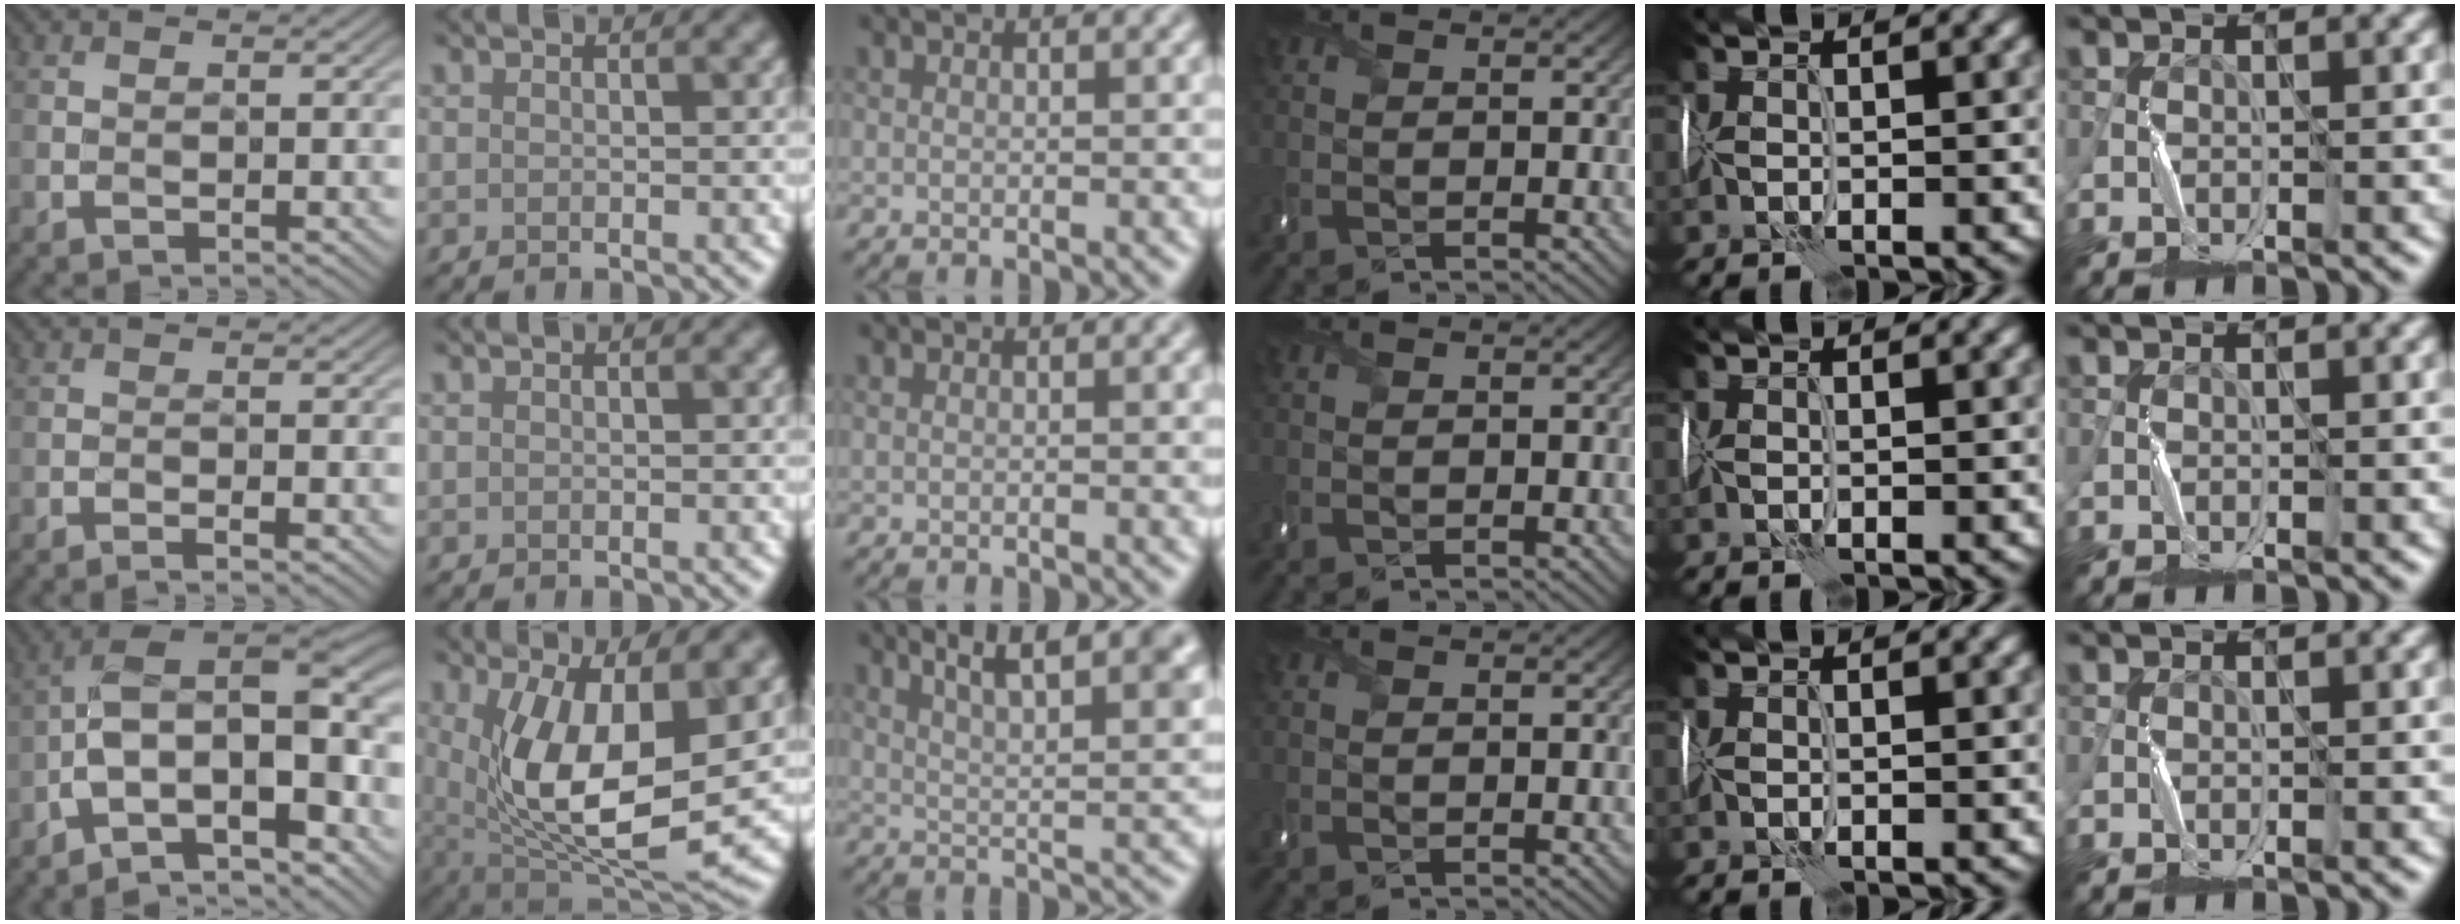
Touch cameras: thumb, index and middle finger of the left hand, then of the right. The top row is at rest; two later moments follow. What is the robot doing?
{"motion": "wrap", "object": "sponge"}